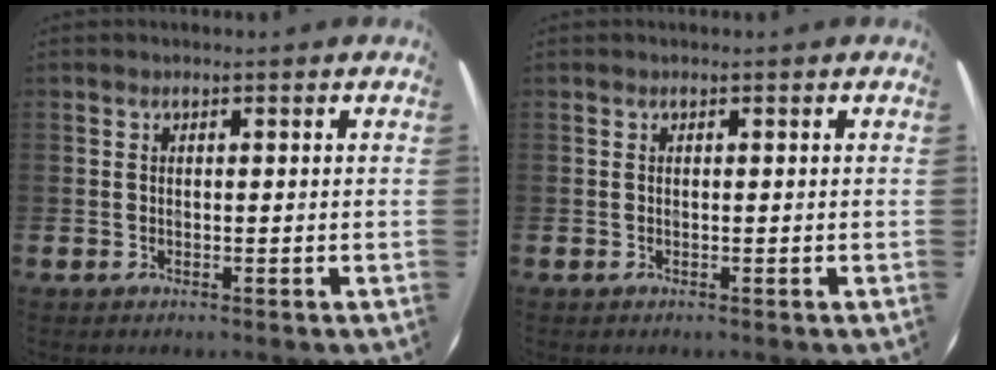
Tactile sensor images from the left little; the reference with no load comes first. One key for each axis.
{"total": 0.0}